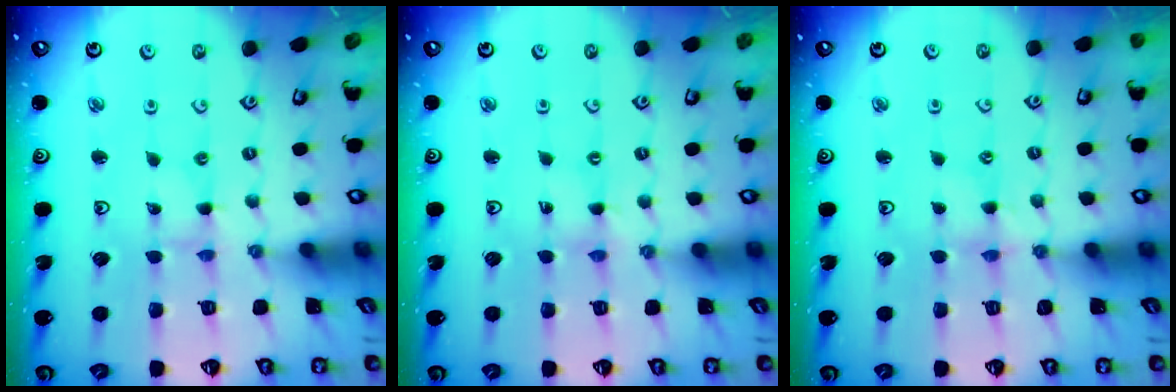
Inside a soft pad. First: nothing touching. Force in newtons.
{"total": 0.0}
{"total": 0.0}